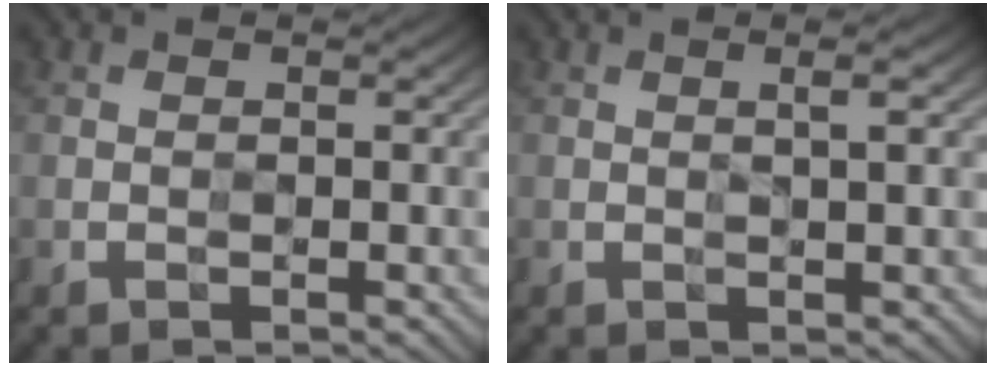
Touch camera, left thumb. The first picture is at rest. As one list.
[{"total": 1.7, "force": [0.5, 0.0, 1.7], "torque": [-0.032, 0.005, 0.005]}]